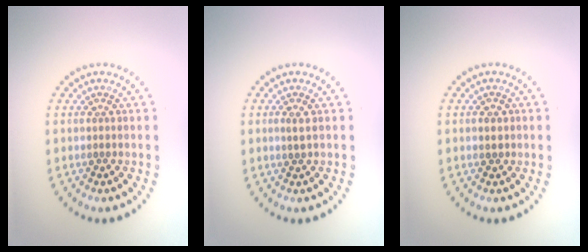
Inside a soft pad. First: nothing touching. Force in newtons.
{"total": 0.9, "press": 0.8, "slide": 0.3}
{"total": 1.0, "press": 1.0, "slide": 0.3}